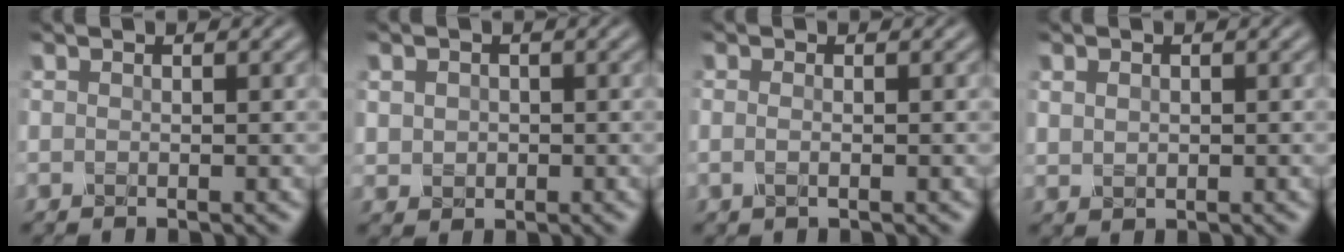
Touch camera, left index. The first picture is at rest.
{"total": 1.7, "force": [0.1, 1.5, 0.6], "torque": [-0.011, -0.005, 0.003]}
{"total": 0.9, "force": [-0.1, 0.4, 0.8], "torque": [-0.019, -0.004, -0.004]}
{"total": 1.1, "force": [0.3, 0.9, 0.6], "torque": [-0.012, -0.002, 0.011]}